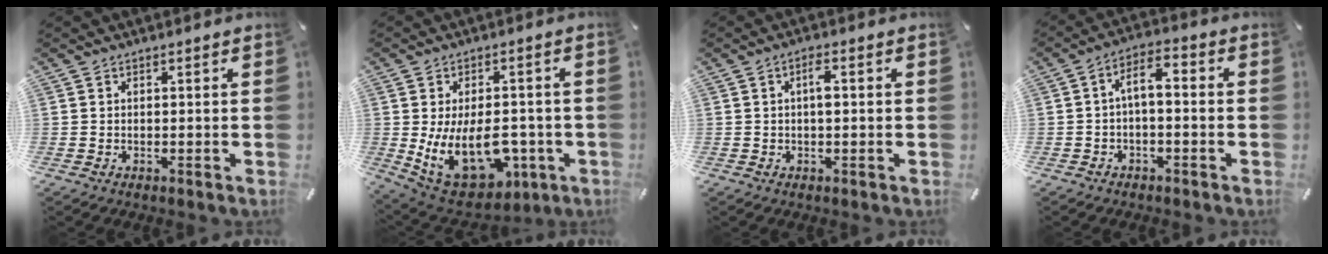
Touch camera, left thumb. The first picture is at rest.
{"total": 18.3, "force": [-2.6, 12.4, 13.3], "torque": [-0.214, -0.015, -0.020]}
{"total": 3.0, "force": [0.3, 0.9, 2.8], "torque": [-0.049, 0.004, 0.000]}
{"total": 5.0, "force": [-0.8, 2.5, 4.2], "torque": [-0.080, 0.017, -0.018]}